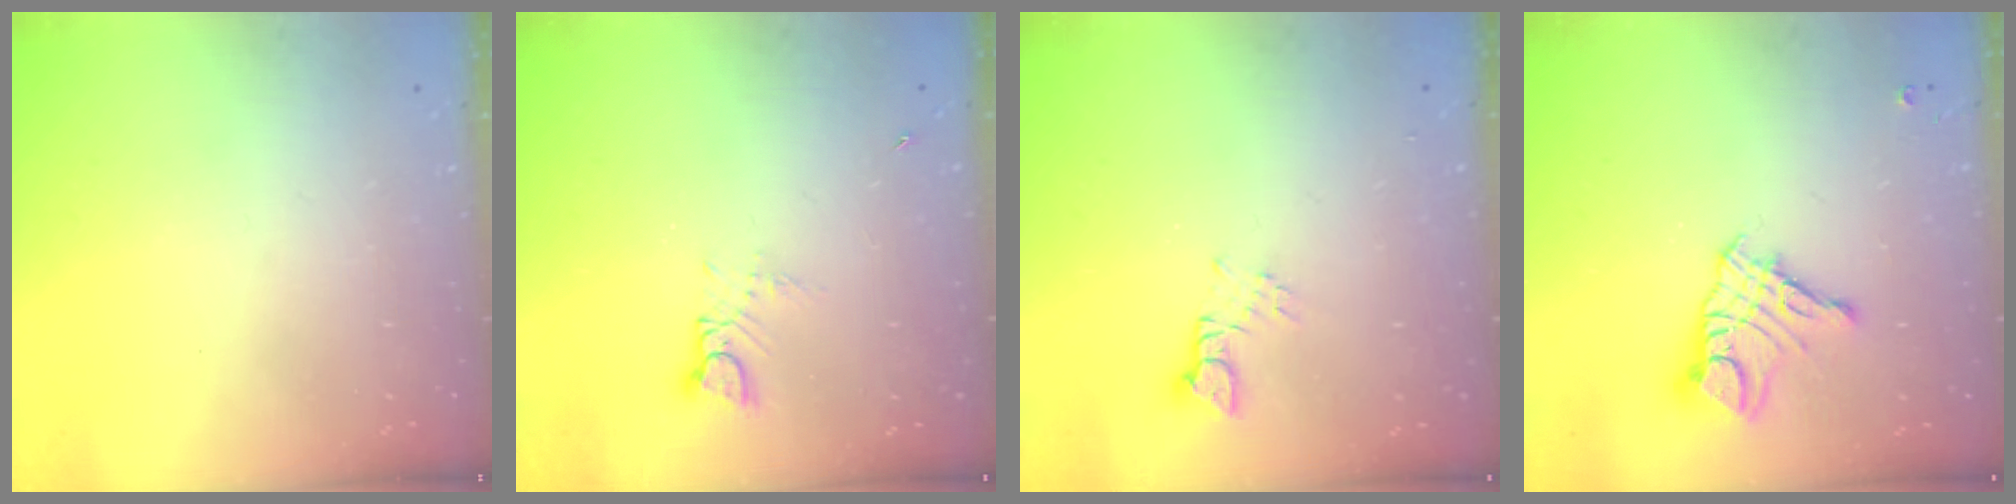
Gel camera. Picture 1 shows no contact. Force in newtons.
{"total": 2.8, "press": 2.8, "slide": 0.4}
{"total": 2.2, "press": 2.2, "slide": 0.1}
{"total": 10.5, "press": 10.5, "slide": 1.0}